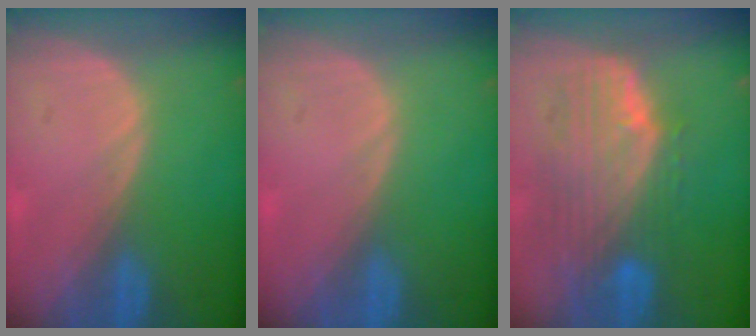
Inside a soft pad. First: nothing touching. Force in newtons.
{"total": 0.0}
{"total": 10.0, "press": 8.8, "slide": 4.6}